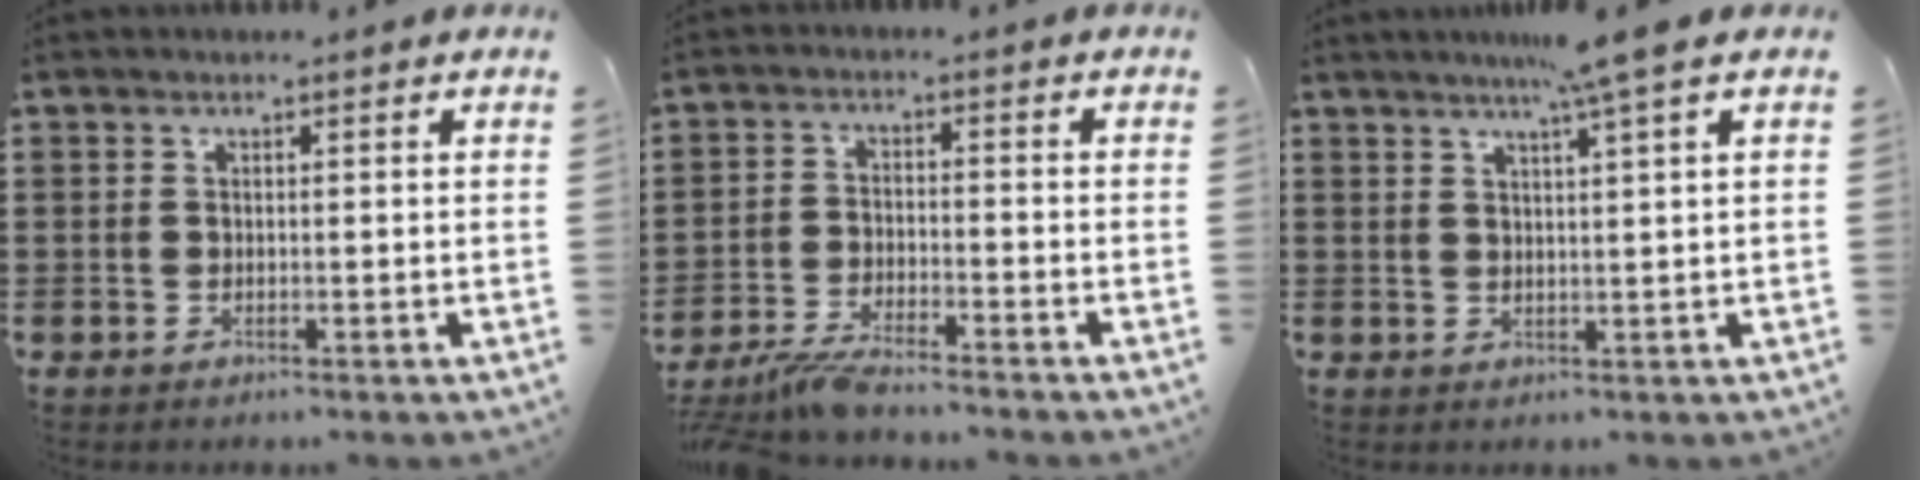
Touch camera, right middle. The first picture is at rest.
{"total": 4.4, "force": [-4.1, -0.1, 1.6], "torque": [-0.049, -0.012, -0.084]}
{"total": 4.5, "force": [3.3, -0.8, 3.0], "torque": [-0.065, -0.002, 0.056]}